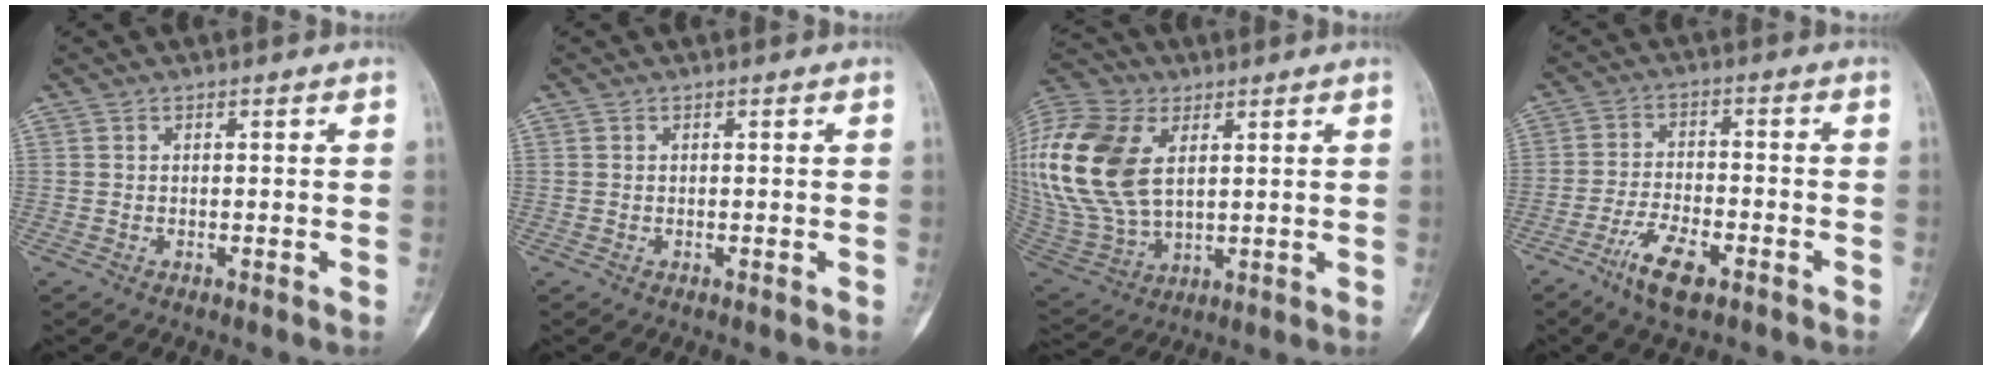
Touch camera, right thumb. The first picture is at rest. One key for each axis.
{"total": 0.0}
{"total": 24.7, "fx": 6.1, "fy": 15.6, "fz": 18.2, "tx": -0.421, "ty": -0.005, "tz": 0.122}
{"total": 7.9, "fx": -4.8, "fy": 3.0, "fz": 5.5, "tx": -0.101, "ty": 0.020, "tz": -0.086}